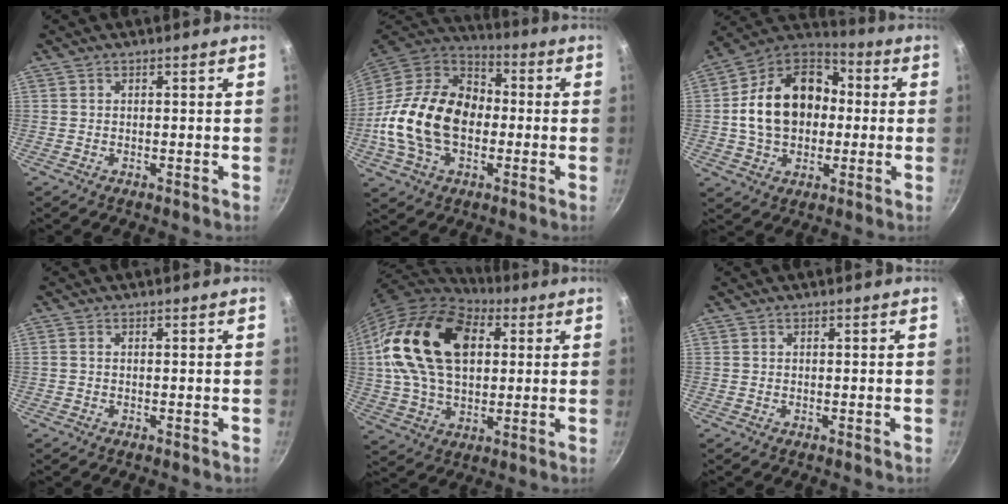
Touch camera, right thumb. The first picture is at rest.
{"total": 22.4, "force": [-2.4, 15.4, 16.1], "torque": [-0.267, 0.036, -0.053]}
{"total": 19.8, "force": [0.4, 14.7, 13.2], "torque": [-0.203, 0.044, -0.003]}
{"total": 0.5, "force": [-0.1, 0.3, 0.4], "torque": [-0.008, 0.003, -0.003]}
{"total": 22.7, "force": [5.0, 14.7, 16.5], "torque": [-0.280, 0.009, 0.081]}
{"total": 0.0}